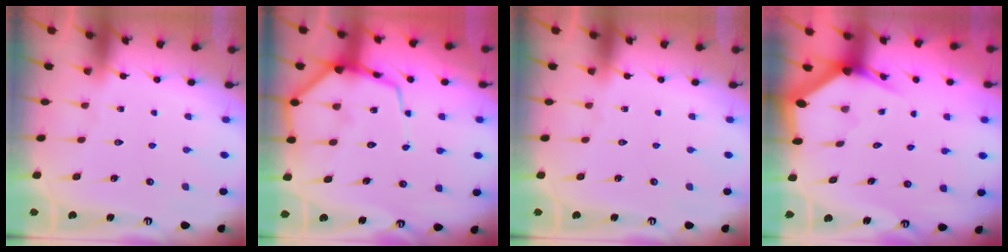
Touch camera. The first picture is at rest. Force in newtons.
{"total": 12.2, "press": 12.2, "slide": 1.1}
{"total": 0.0}
{"total": 3.3, "press": 3.3, "slide": 0.0}